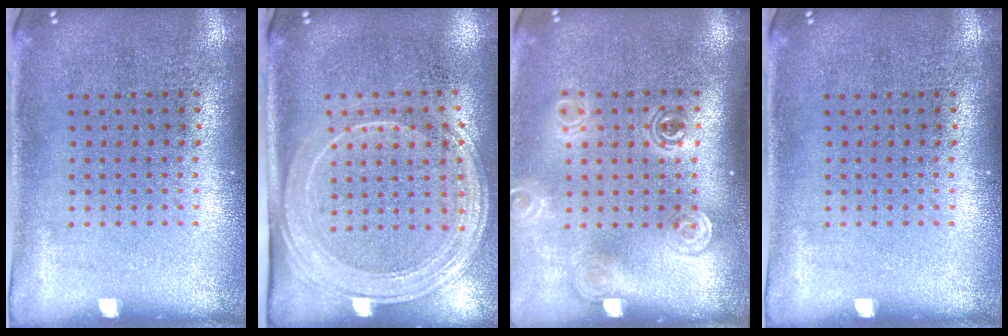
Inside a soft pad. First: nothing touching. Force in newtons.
{"total": 2.2, "press": 1.8, "slide": 1.2}
{"total": 1.7, "press": 1.4, "slide": 1.0}
{"total": 0.0}